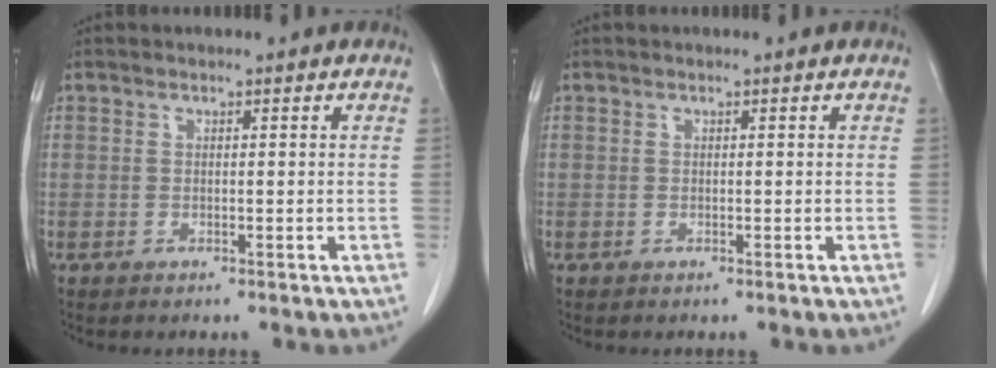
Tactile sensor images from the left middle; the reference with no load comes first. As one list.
[{"total": 0.0}]